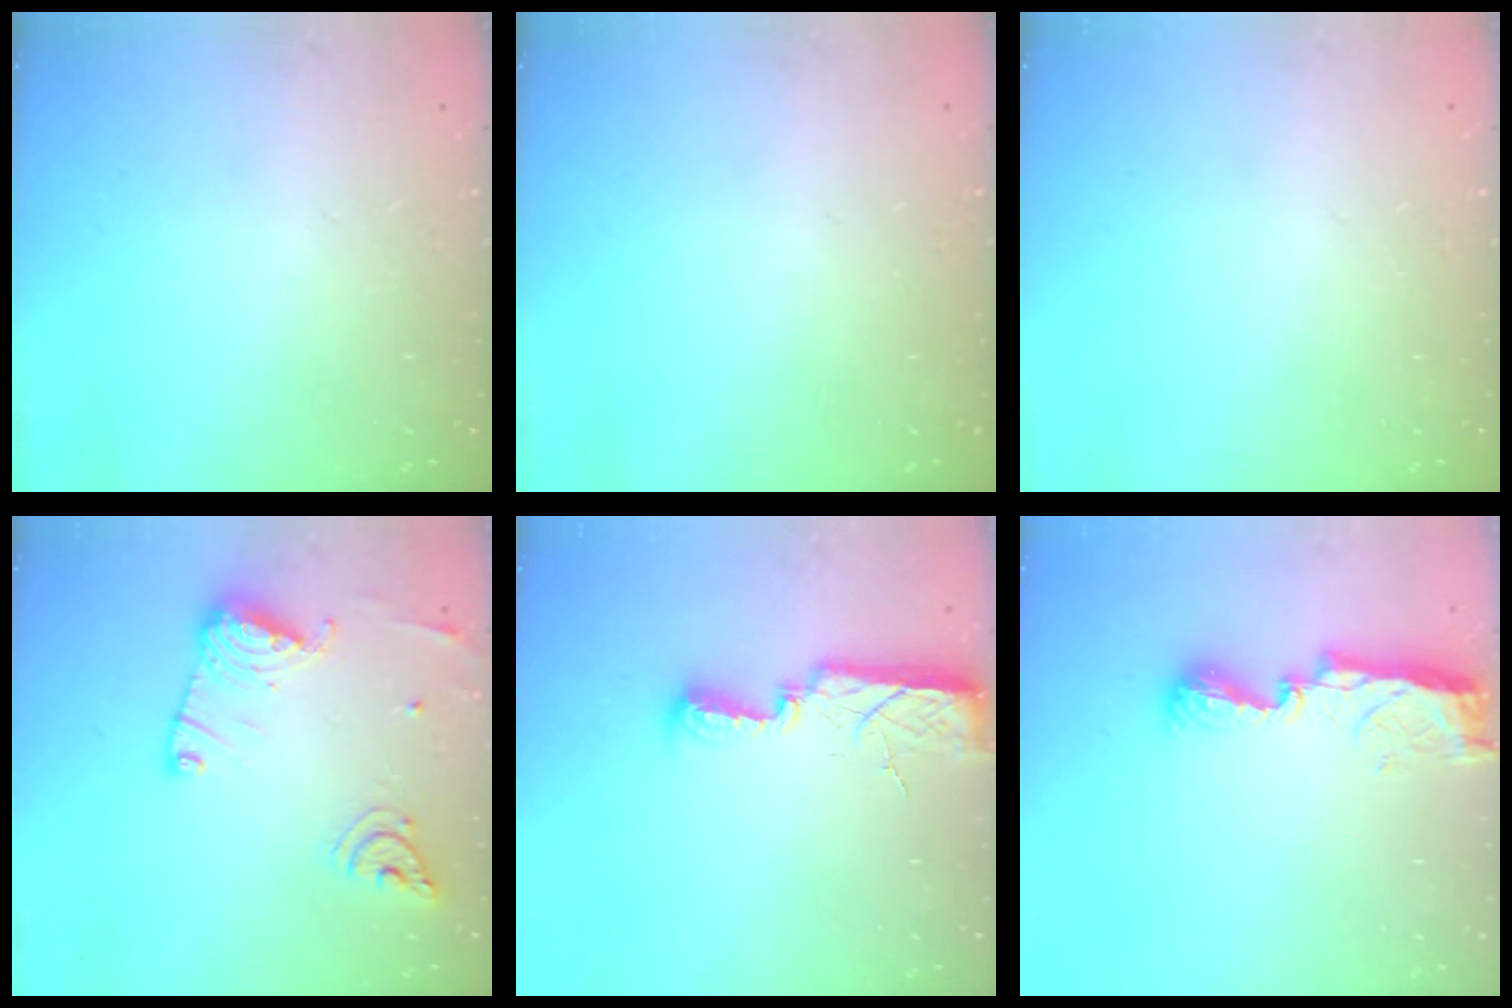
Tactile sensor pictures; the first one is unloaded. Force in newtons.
{"total": 0.0}
{"total": 0.0}
{"total": 14.5, "press": 14.5, "slide": 1.3}
{"total": 7.5, "press": 7.5, "slide": 0.8}
{"total": 8.0, "press": 8.0, "slide": 0.1}